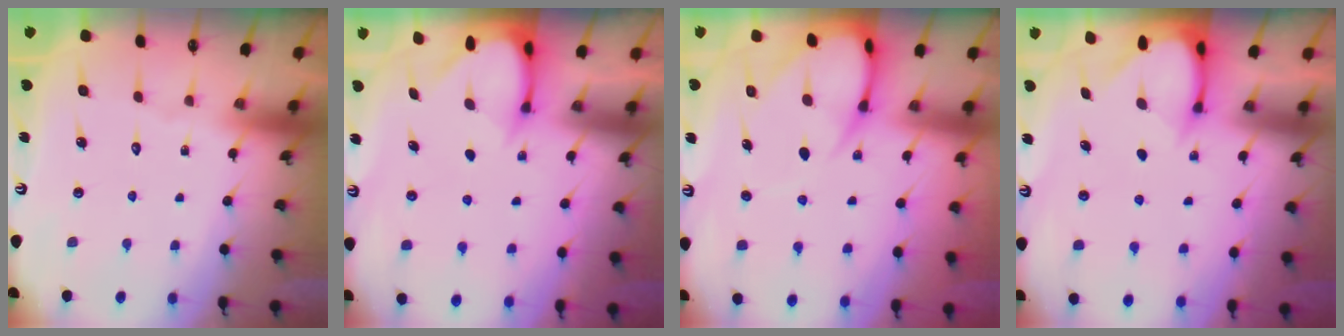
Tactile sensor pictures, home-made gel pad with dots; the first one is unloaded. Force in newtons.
{"total": 3.5, "press": 3.5, "slide": 0.3}
{"total": 8.3, "press": 8.3, "slide": 0.9}
{"total": 3.3, "press": 3.3, "slide": 0.3}